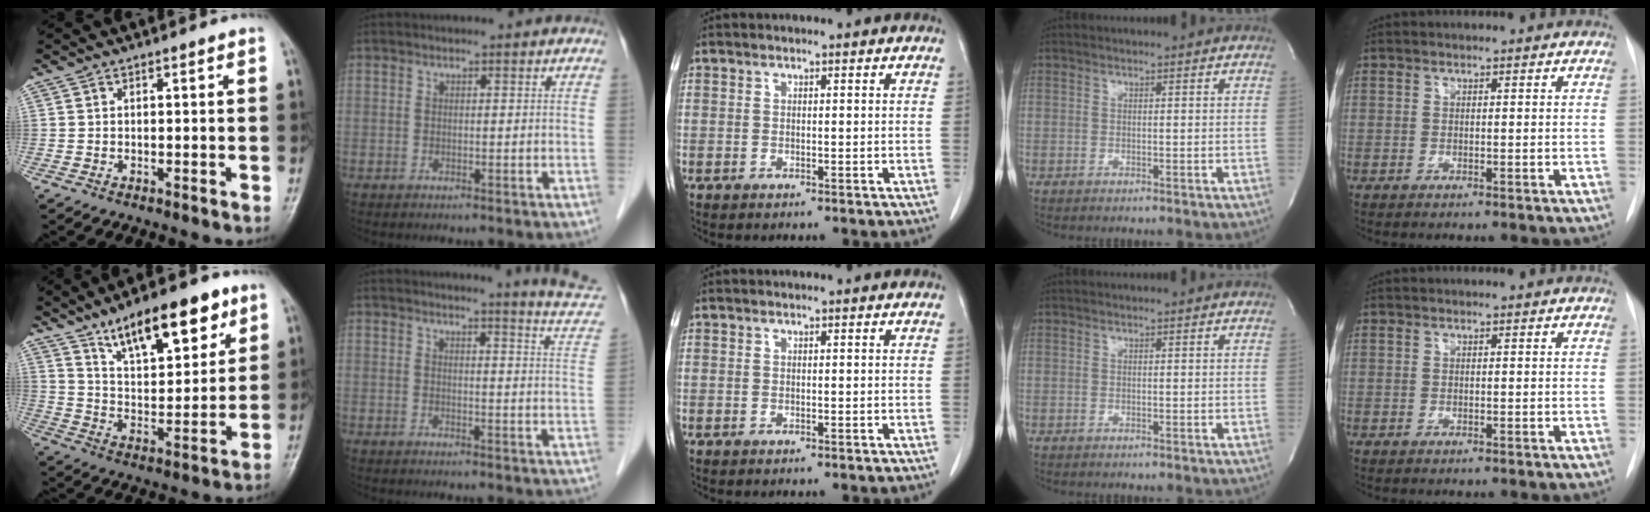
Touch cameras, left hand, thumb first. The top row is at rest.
{"thumb": {"total": 17.0, "force": [10.5, 6.6, 11.6], "torque": [-0.146, -0.046, 0.178]}, "index": {"total": 8.9, "force": [8.6, -1.9, 1.3], "torque": [-0.022, -0.088, 0.079]}}